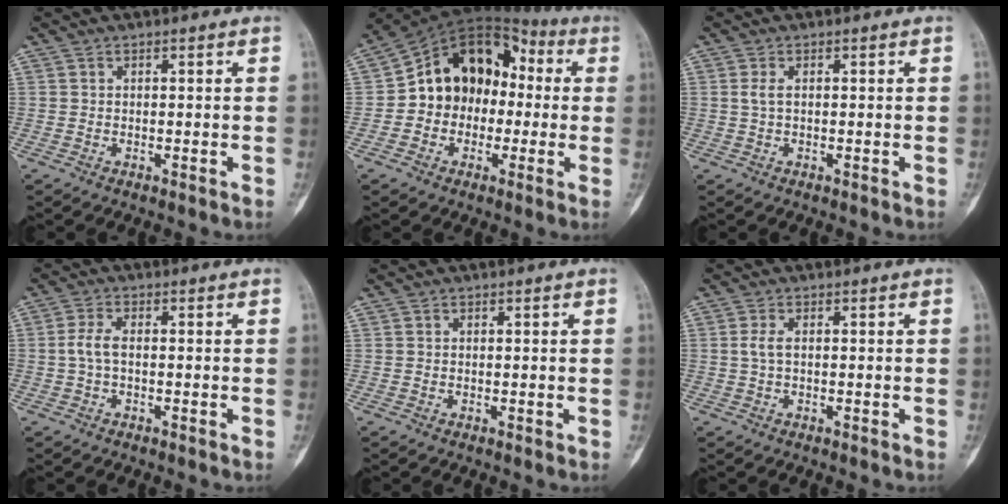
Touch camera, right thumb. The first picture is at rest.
{"total": 15.8, "force": [-0.2, 12.3, 9.8], "torque": [-0.116, 0.049, -0.015]}
{"total": 1.5, "force": [0.2, 0.6, 1.3], "torque": [-0.033, 0.003, 0.006]}
{"total": 3.3, "force": [-0.2, 1.5, 2.9], "torque": [-0.069, 0.006, -0.009]}
{"total": 0.0}
{"total": 2.0, "force": [0.2, 0.9, 1.7], "torque": [-0.042, 0.002, 0.003]}